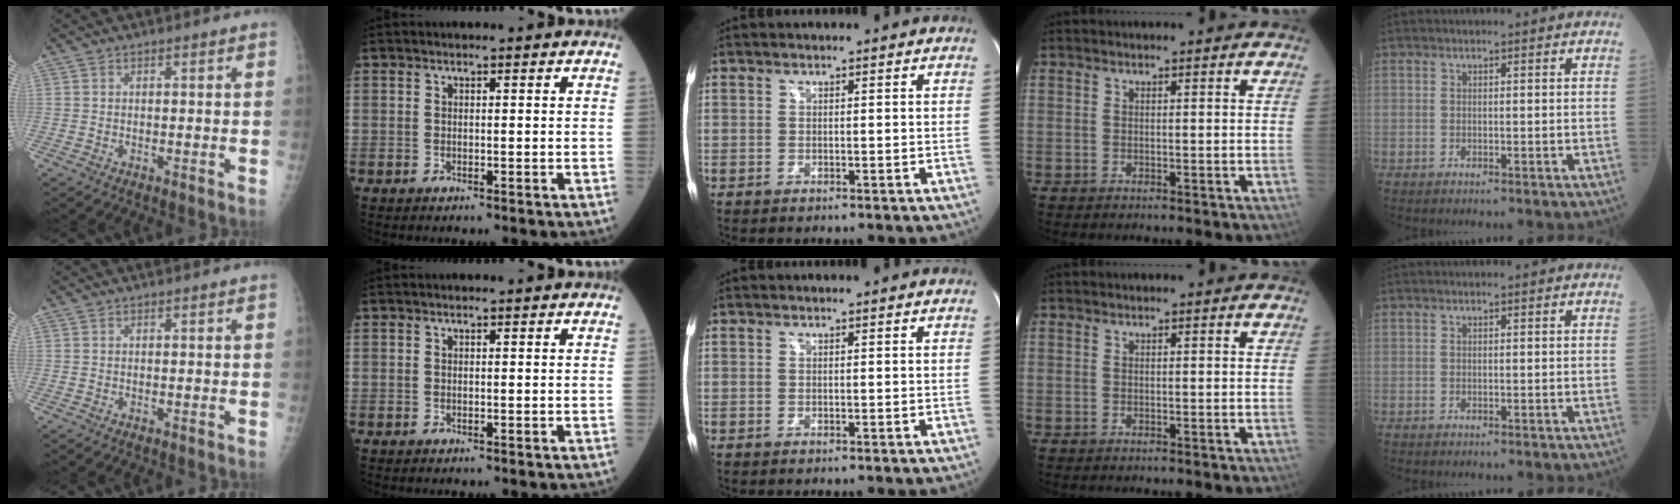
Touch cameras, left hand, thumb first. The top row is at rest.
{}